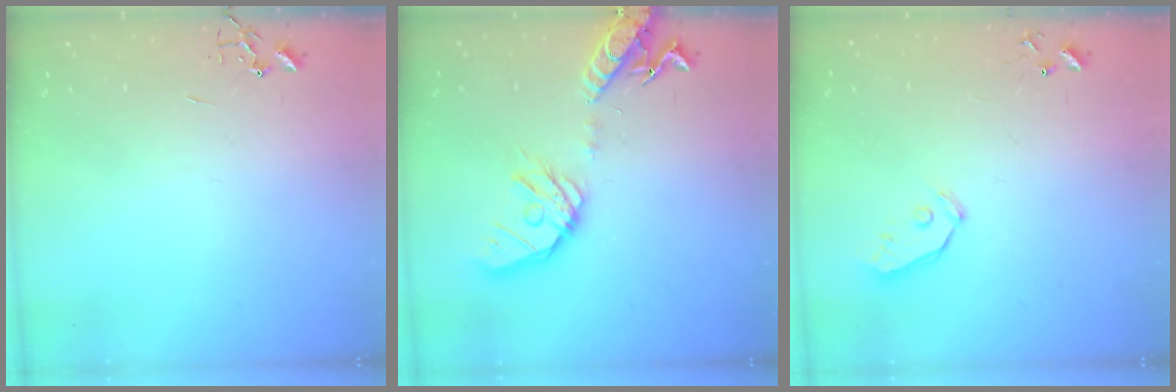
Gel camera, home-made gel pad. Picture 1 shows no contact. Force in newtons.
{"total": 17.8, "press": 17.5, "slide": 3.0}
{"total": 4.9, "press": 4.9, "slide": 0.2}